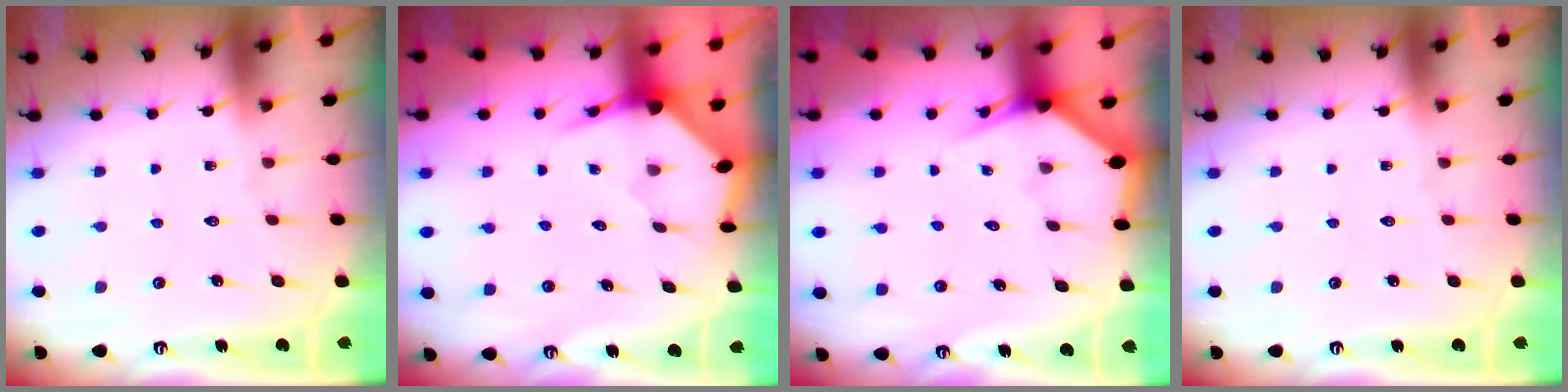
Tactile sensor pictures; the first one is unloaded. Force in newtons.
{"total": 3.6, "press": 3.6, "slide": 0.4}
{"total": 2.7, "press": 2.7, "slide": 0.2}
{"total": 0.0}